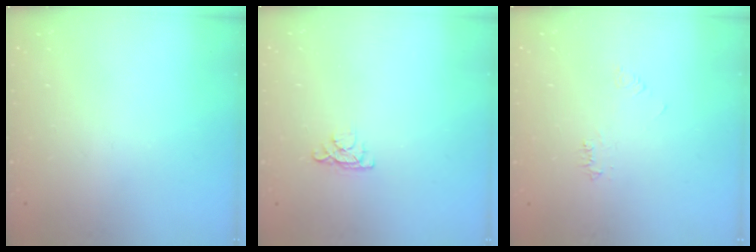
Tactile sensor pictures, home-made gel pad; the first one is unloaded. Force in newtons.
{"total": 4.0, "press": 4.0, "slide": 0.5}
{"total": 4.5, "press": 4.5, "slide": 0.7}